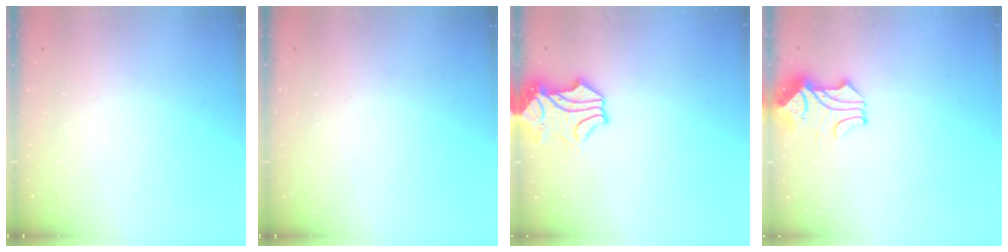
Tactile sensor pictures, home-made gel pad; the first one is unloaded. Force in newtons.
{"total": 0.0}
{"total": 1.6, "press": 1.1, "slide": 1.2}
{"total": 1.9, "press": 1.6, "slide": 1.0}